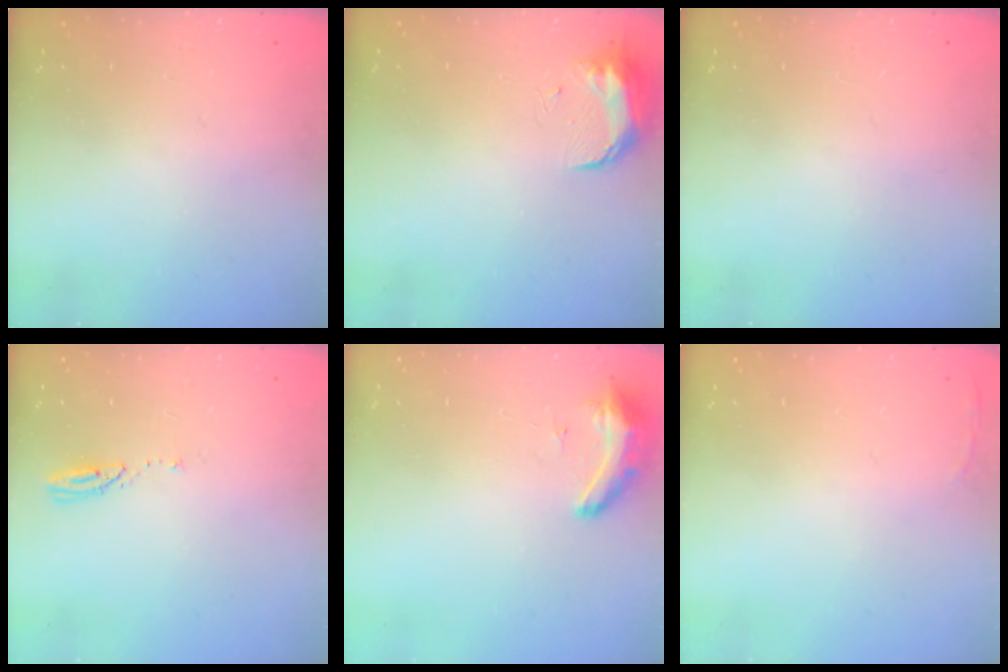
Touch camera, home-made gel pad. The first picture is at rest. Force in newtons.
{"total": 8.7, "press": 8.7, "slide": 0.6}
{"total": 0.0}
{"total": 3.0, "press": 2.9, "slide": 0.3}
{"total": 11.5, "press": 9.6, "slide": 6.3}
{"total": 2.8, "press": 2.6, "slide": 0.9}